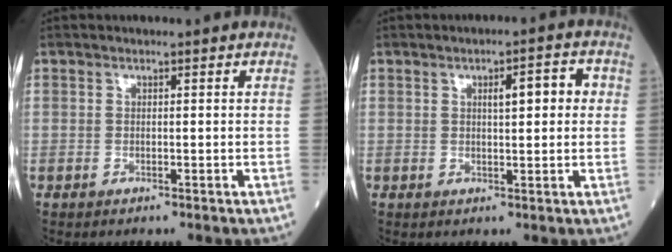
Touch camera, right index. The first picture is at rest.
{"total": 4.7, "force": [1.0, 1.1, 4.4], "torque": [-0.068, 0.014, 0.015]}